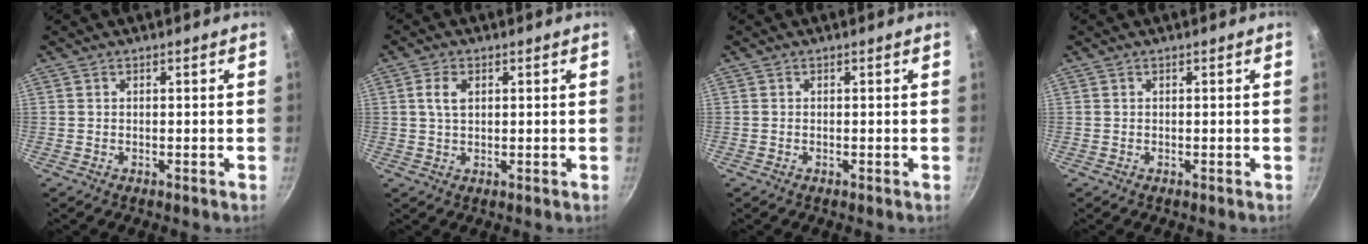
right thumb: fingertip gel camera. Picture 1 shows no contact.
{"total": 3.5, "force": [1.0, 2.2, 2.6], "torque": [-0.044, 0.003, 0.018]}
{"total": 0.0}
{"total": 0.0}